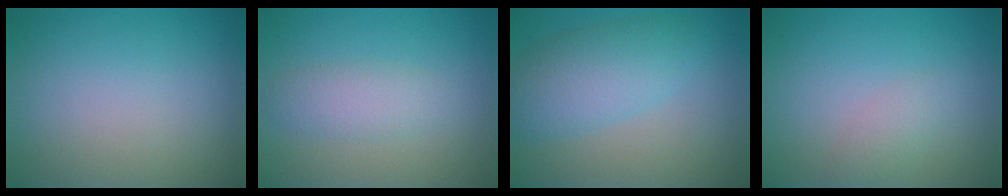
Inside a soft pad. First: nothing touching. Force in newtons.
{"total": 2.2, "press": 2.2, "slide": 0.0}
{"total": 4.9, "press": 4.9, "slide": 0.1}
{"total": 1.5, "press": 1.5, "slide": 0.1}